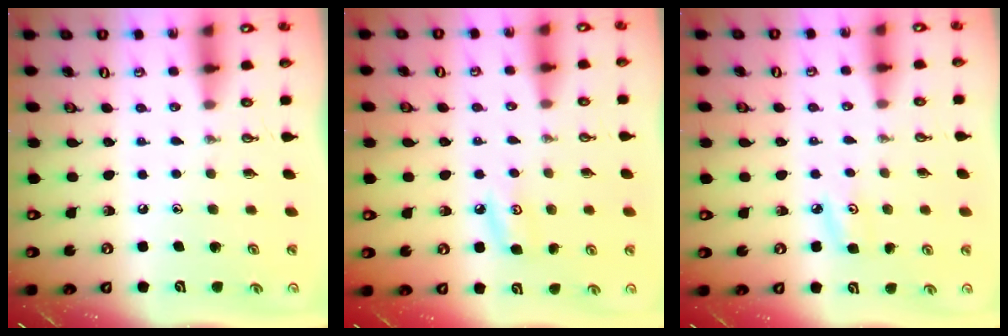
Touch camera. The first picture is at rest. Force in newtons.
{"total": 6.1, "press": 6.0, "slide": 0.6}
{"total": 4.4, "press": 4.4, "slide": 0.3}